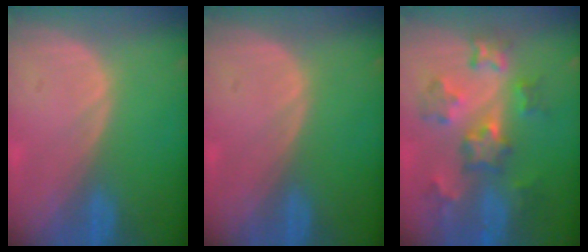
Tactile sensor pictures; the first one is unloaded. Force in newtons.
{"total": 0.0}
{"total": 8.3, "press": 7.9, "slide": 2.5}